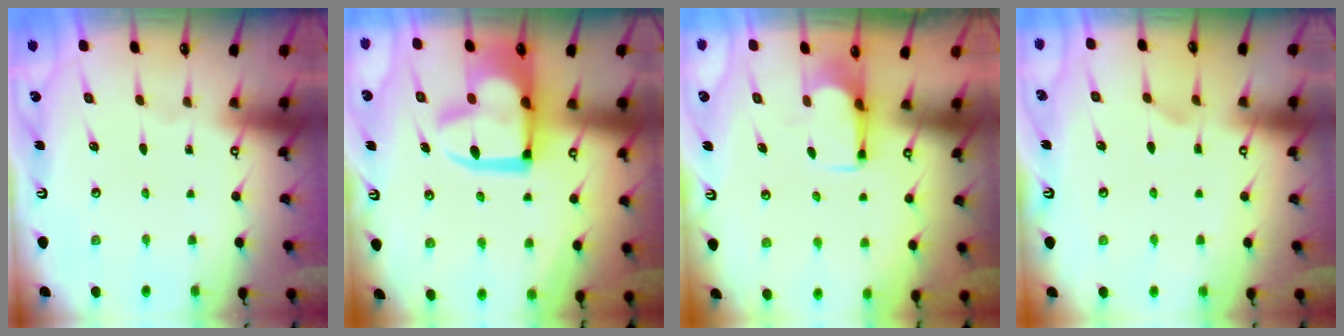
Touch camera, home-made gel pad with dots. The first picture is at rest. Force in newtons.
{"total": 9.6, "press": 9.5, "slide": 1.5}
{"total": 2.6, "press": 2.5, "slide": 0.8}
{"total": 1.8, "press": 1.3, "slide": 1.2}